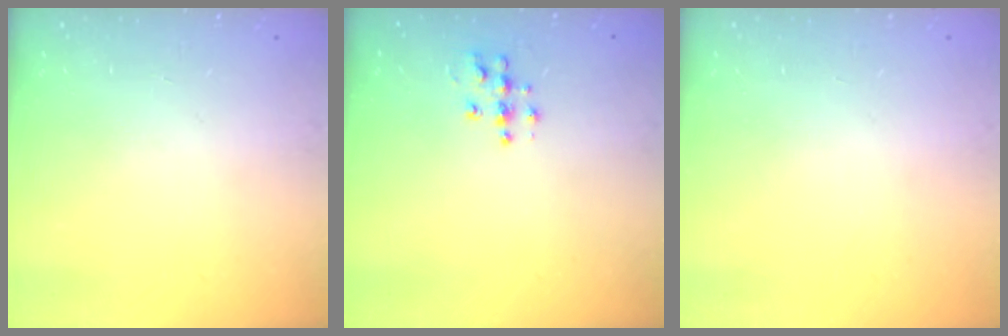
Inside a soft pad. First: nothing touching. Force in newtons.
{"total": 6.2, "press": 6.2, "slide": 0.2}
{"total": 0.0}